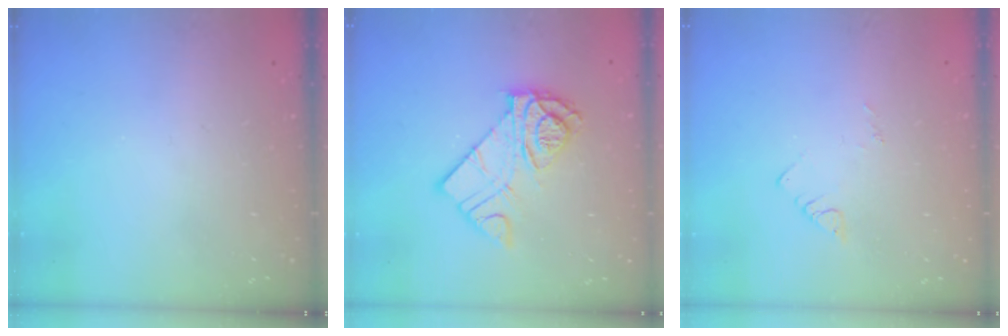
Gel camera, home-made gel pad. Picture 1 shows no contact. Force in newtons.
{"total": 12.9, "press": 12.9, "slide": 0.7}
{"total": 3.2, "press": 3.2, "slide": 0.3}